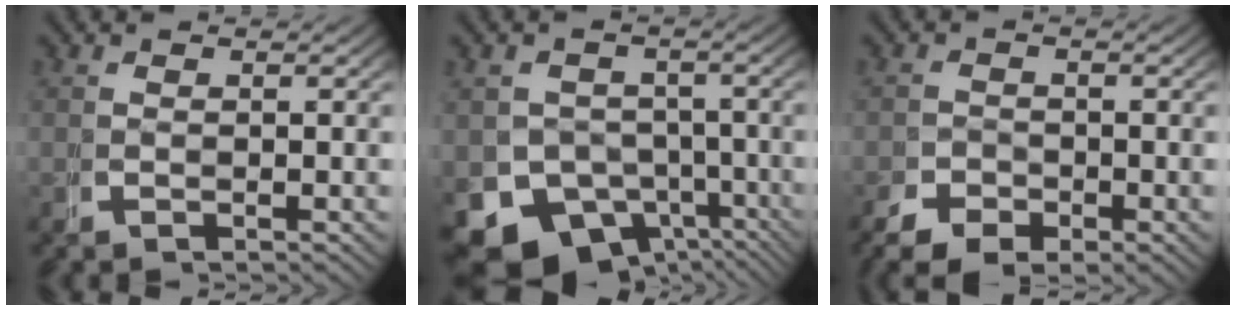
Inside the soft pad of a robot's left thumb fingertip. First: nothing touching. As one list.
[{"total": 14.5, "force": [-6.2, 11.2, 6.7], "torque": [-0.141, -0.078, -0.081]}, {"total": 3.2, "force": [-2.0, 1.9, 1.6], "torque": [-0.013, -0.016, -0.034]}]